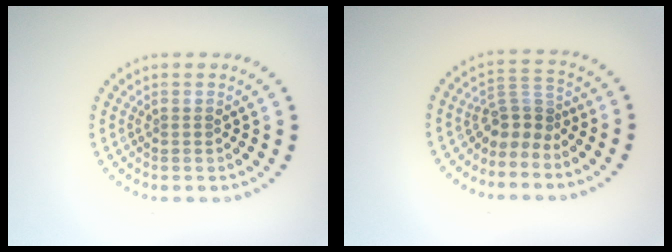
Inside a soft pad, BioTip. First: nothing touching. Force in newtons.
{"total": 2.8, "press": 1.8, "slide": 2.1}